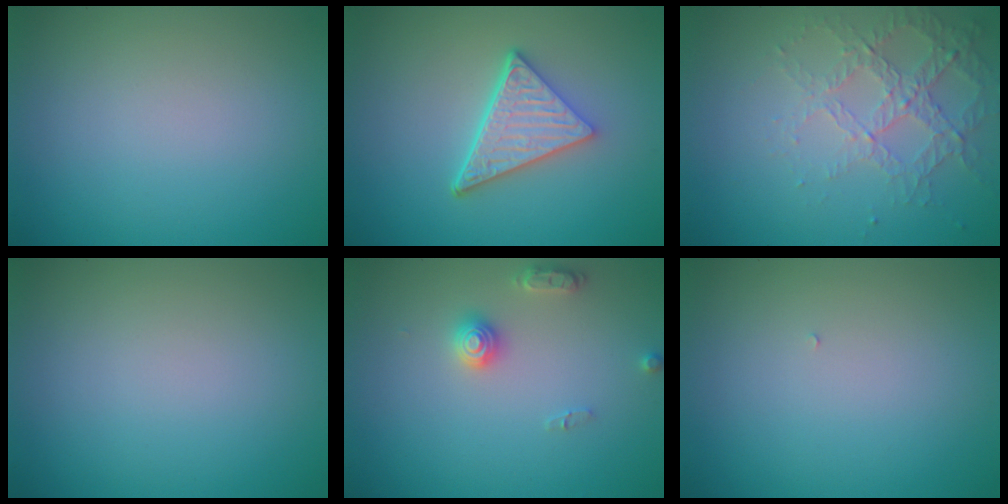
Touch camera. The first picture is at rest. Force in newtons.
{"total": 4.9, "press": 3.7, "slide": 3.3}
{"total": 4.2, "press": 2.9, "slide": 3.1}
{"total": 0.0}
{"total": 2.2, "press": 2.2, "slide": 0.1}
{"total": 0.0}